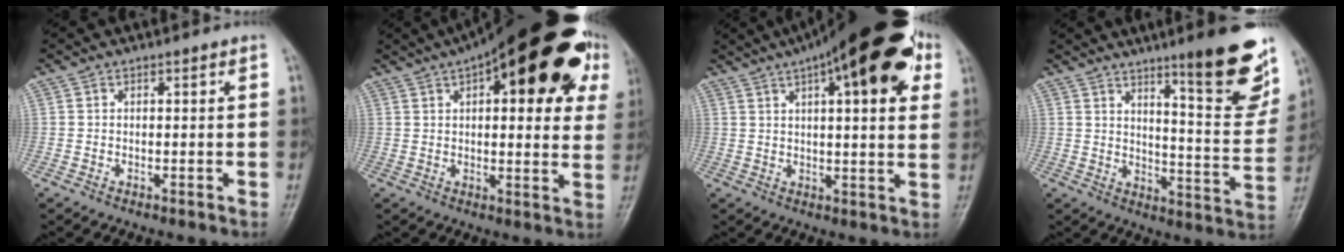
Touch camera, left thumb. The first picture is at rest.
{"total": 28.1, "force": [11.8, 10.5, 23.3], "torque": [-0.289, 0.022, 0.158]}
{"total": 21.8, "force": [9.8, 6.8, 18.2], "torque": [-0.249, 0.010, 0.136]}
{"total": 16.9, "force": [10.7, 2.7, 12.8], "torque": [-0.134, -0.076, 0.157]}